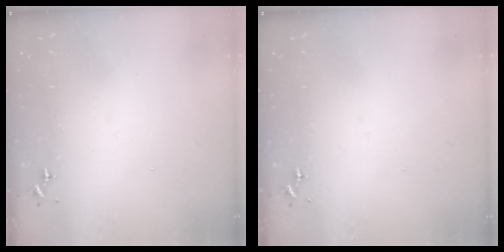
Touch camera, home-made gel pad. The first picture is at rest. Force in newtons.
{"total": 0.0}